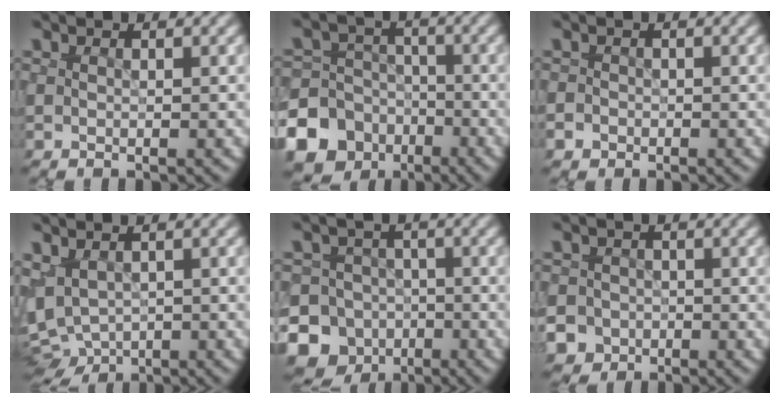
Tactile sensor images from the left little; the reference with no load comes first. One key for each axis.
{"total": 13.4, "fx": -6.9, "fy": 11.2, "fz": 2.5, "tx": -0.076, "ty": -0.042, "tz": -0.123}
{"total": 0.7, "fx": -0.4, "fy": 0.5, "fz": -0.2, "tx": 0.006, "ty": 0.004, "tz": -0.006}
{"total": 3.2, "fx": -0.9, "fy": 2.3, "fz": 2.0, "tx": -0.043, "ty": -0.009, "tz": -0.004}
{"total": 12.6, "fx": -7.3, "fy": 10.0, "fz": 2.2, "tx": -0.042, "ty": -0.029, "tz": -0.133}
{"total": 6.2, "fx": -3.5, "fy": 5.1, "fz": 0.8, "tx": -0.014, "ty": -0.019, "tz": -0.068}